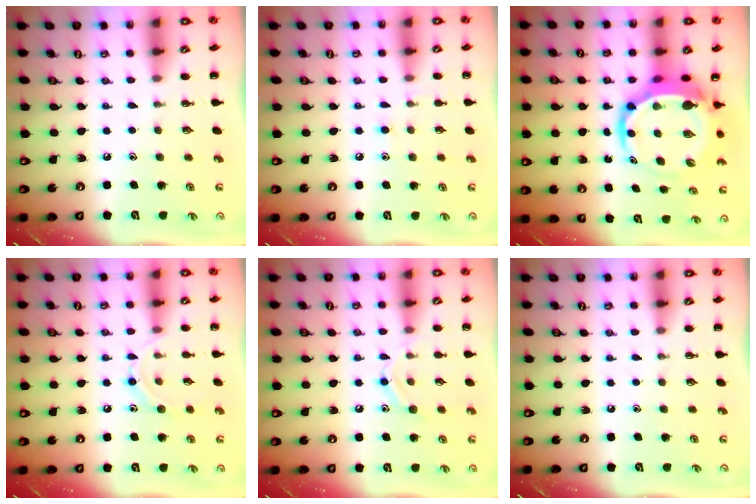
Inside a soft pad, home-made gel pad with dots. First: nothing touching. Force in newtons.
{"total": 7.5, "press": 7.2, "slide": 2.2}
{"total": 9.1, "press": 8.7, "slide": 2.5}
{"total": 8.2, "press": 8.2, "slide": 0.8}
{"total": 9.2, "press": 9.2, "slide": 1.2}
{"total": 0.0}